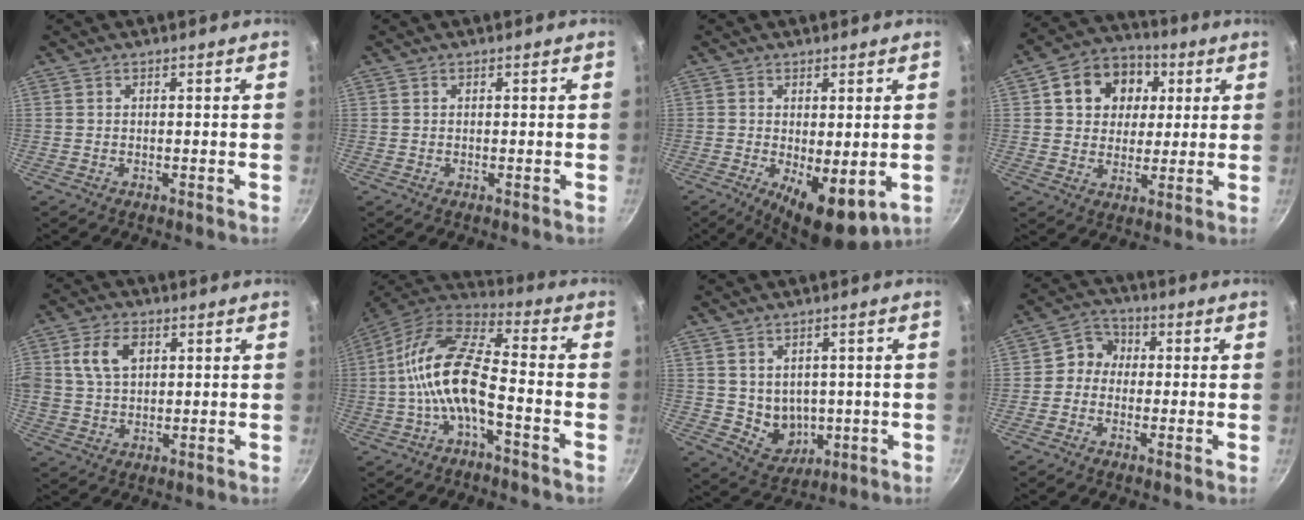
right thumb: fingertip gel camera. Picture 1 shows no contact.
{"total": 0.0}
{"total": 9.0, "force": [-1.3, 3.6, 8.1], "torque": [-0.109, -0.013, -0.006]}
{"total": 13.7, "force": [3.9, 11.2, 6.9], "torque": [-0.089, 0.011, 0.054]}
{"total": 8.0, "force": [2.6, 5.4, 5.3], "torque": [-0.087, 0.000, 0.045]}
{"total": 14.0, "force": [-3.5, 5.6, 12.4], "torque": [-0.244, 0.047, -0.080]}
{"total": 6.8, "force": [0.5, 5.7, 3.7], "torque": [-0.037, -0.013, 0.029]}
{"total": 5.1, "force": [-0.4, 4.7, 2.0], "torque": [0.001, 0.019, -0.025]}